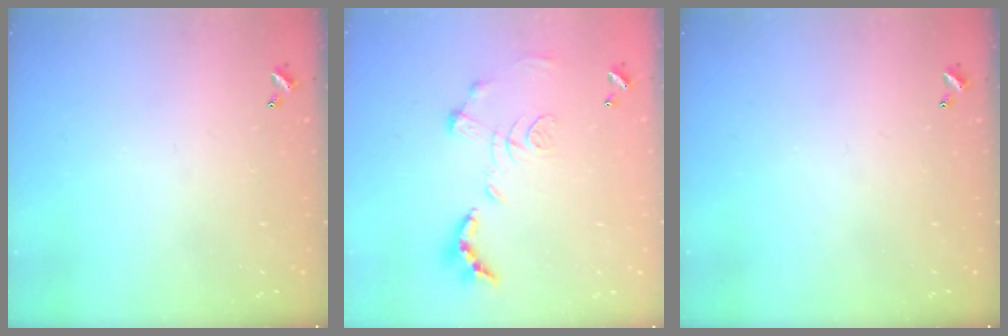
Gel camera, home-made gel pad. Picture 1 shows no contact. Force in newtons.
{"total": 1.2, "press": 0.4, "slide": 1.1}
{"total": 0.0}